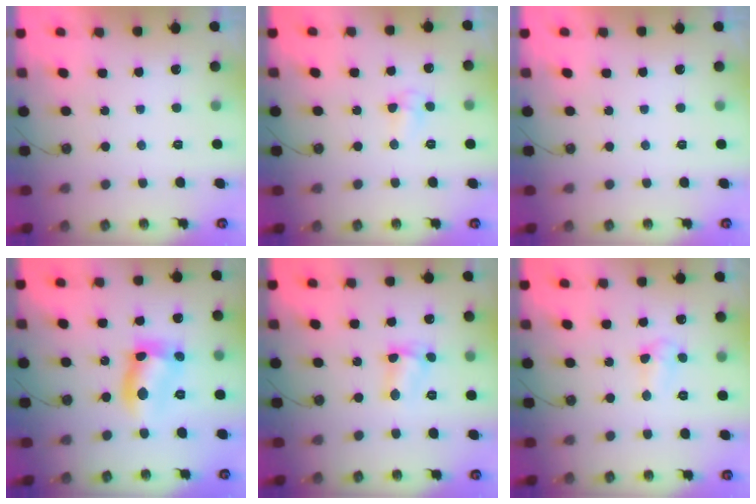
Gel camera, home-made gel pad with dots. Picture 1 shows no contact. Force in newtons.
{"total": 4.5, "press": 4.4, "slide": 0.7}
{"total": 0.0}
{"total": 13.0, "press": 13.0, "slide": 1.0}
{"total": 3.8, "press": 3.8, "slide": 0.3}
{"total": 4.5, "press": 4.5, "slide": 0.6}